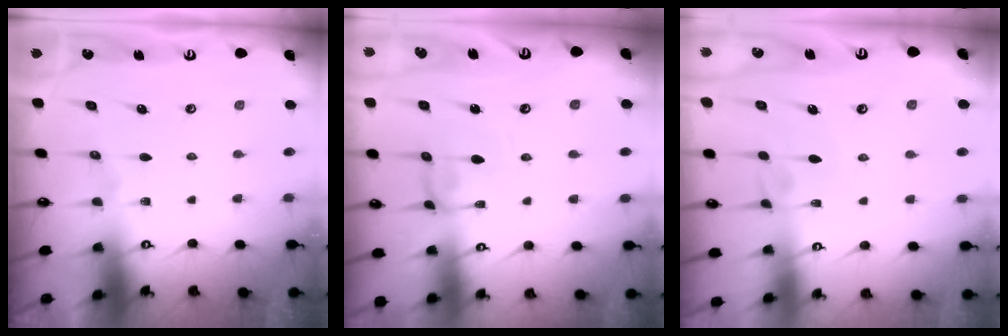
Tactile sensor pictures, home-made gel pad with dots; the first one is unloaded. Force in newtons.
{"total": 2.1, "press": 2.1, "slide": 0.2}
{"total": 2.7, "press": 2.7, "slide": 0.4}